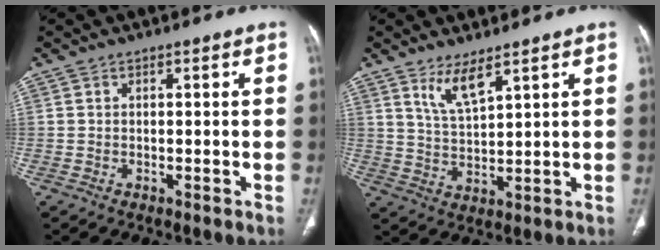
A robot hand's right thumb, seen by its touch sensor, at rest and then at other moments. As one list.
[{"total": 5.7, "force": [3.9, 1.4, 3.9], "torque": [-0.077, -0.031, 0.084]}]